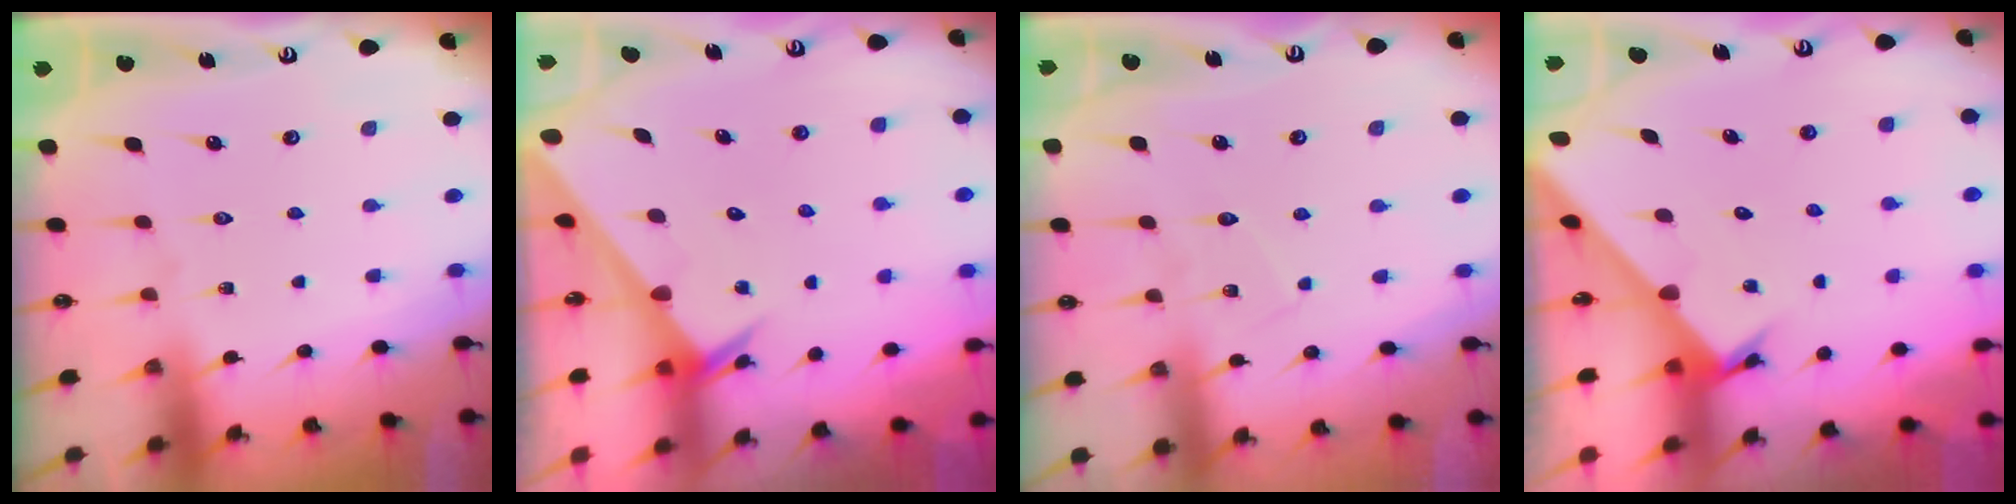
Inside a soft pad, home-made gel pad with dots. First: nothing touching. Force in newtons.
{"total": 2.5, "press": 2.5, "slide": 0.0}
{"total": 4.2, "press": 4.2, "slide": 0.5}
{"total": 2.2, "press": 2.2, "slide": 0.1}